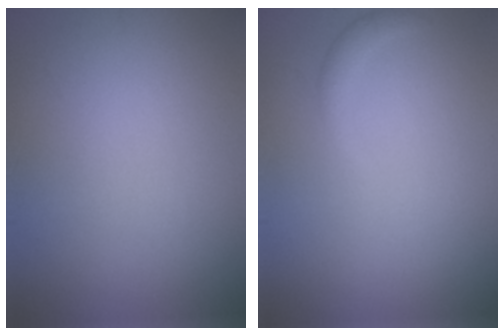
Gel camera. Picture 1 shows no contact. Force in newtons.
{"total": 1.2, "press": 1.2, "slide": 0.2}